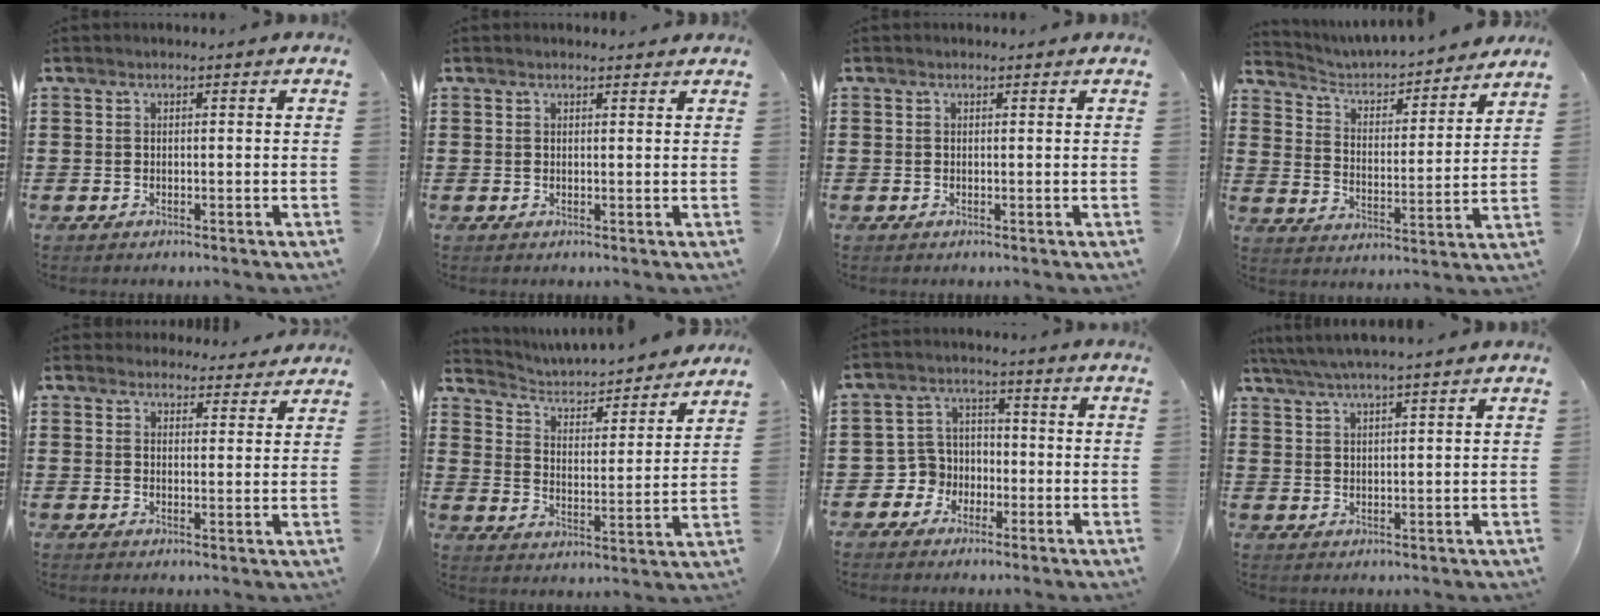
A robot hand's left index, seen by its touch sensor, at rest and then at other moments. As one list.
[{"total": 0.8, "force": [0.8, 0.0, 0.2], "torque": [-0.006, 0.000, 0.016]}, {"total": 0.0}, {"total": 3.8, "force": [3.7, 0.7, 0.8], "torque": [-0.037, -0.032, 0.054]}, {"total": 3.7, "force": [3.6, 0.8, 0.3], "torque": [-0.010, -0.016, 0.067]}, {"total": 3.5, "force": [3.3, 0.6, 0.8], "torque": [-0.036, -0.031, 0.048]}, {"total": 4.7, "force": [-2.2, 4.1, 0.7], "torque": [-0.036, 0.006, -0.046]}, {"total": 3.9, "force": [3.4, -0.5, 1.9], "torque": [-0.044, -0.007, 0.061]}]